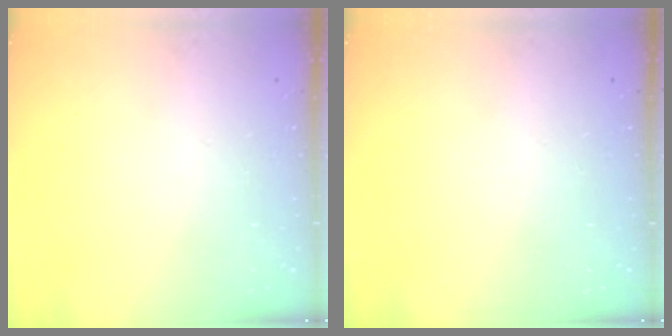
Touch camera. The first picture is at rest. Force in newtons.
{"total": 0.0}